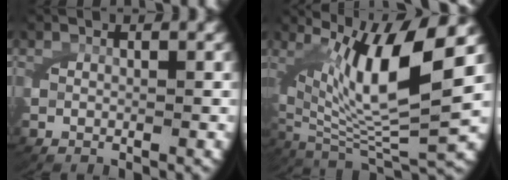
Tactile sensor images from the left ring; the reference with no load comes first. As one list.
[{"total": 12.0, "force": [1.4, 5.7, 10.5], "torque": [-0.192, -0.027, 0.041]}]